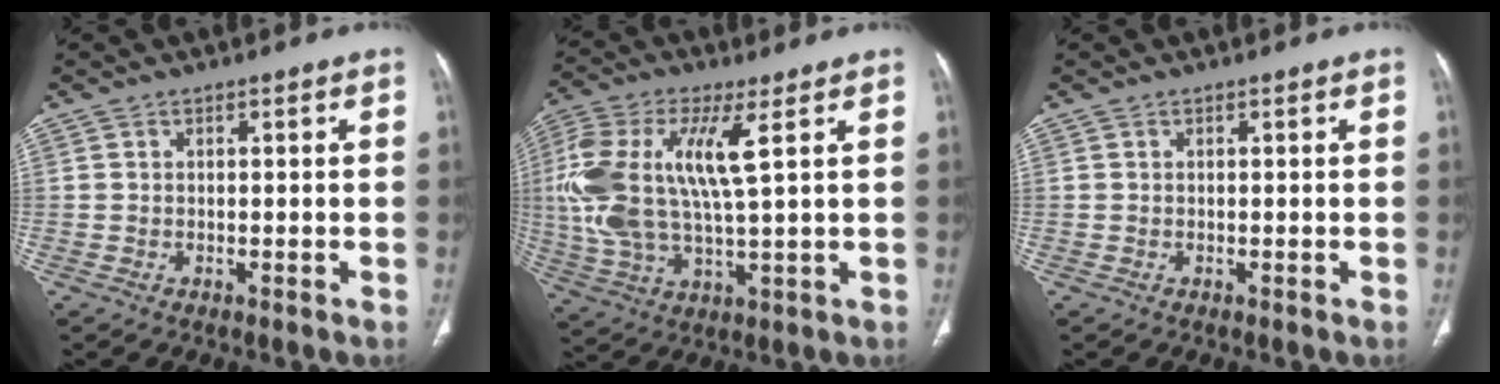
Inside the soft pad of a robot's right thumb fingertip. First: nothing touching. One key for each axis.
{"total": 16.8, "fx": 3.7, "fy": 5.8, "fz": 15.3, "tx": -0.352, "ty": 0.002, "tz": 0.070}
{"total": 0.0}